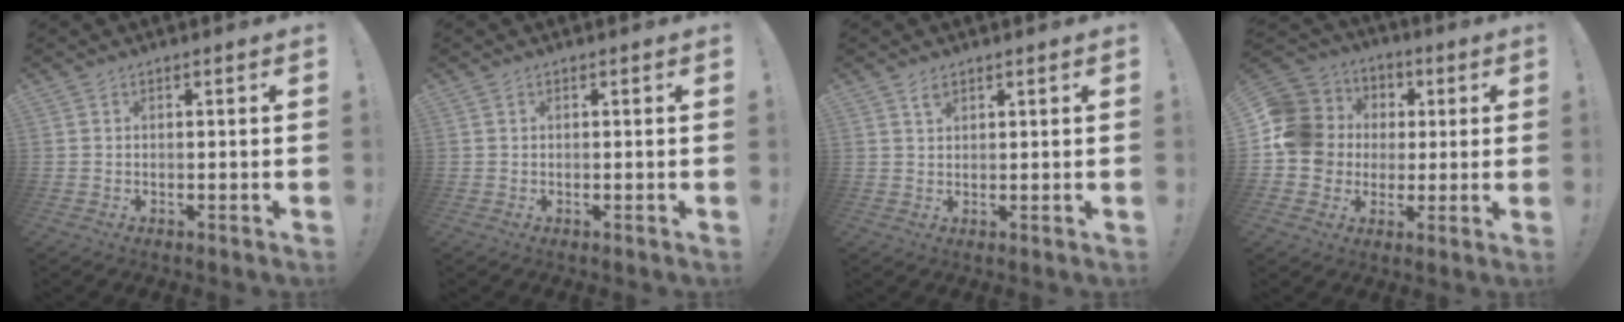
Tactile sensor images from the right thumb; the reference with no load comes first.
{"total": 0.0}
{"total": 2.2, "force": [1.6, 1.0, 1.2], "torque": [-0.006, -0.009, 0.025]}
{"total": 14.1, "force": [1.0, 13.2, 5.0], "torque": [-0.099, 0.004, 0.039]}